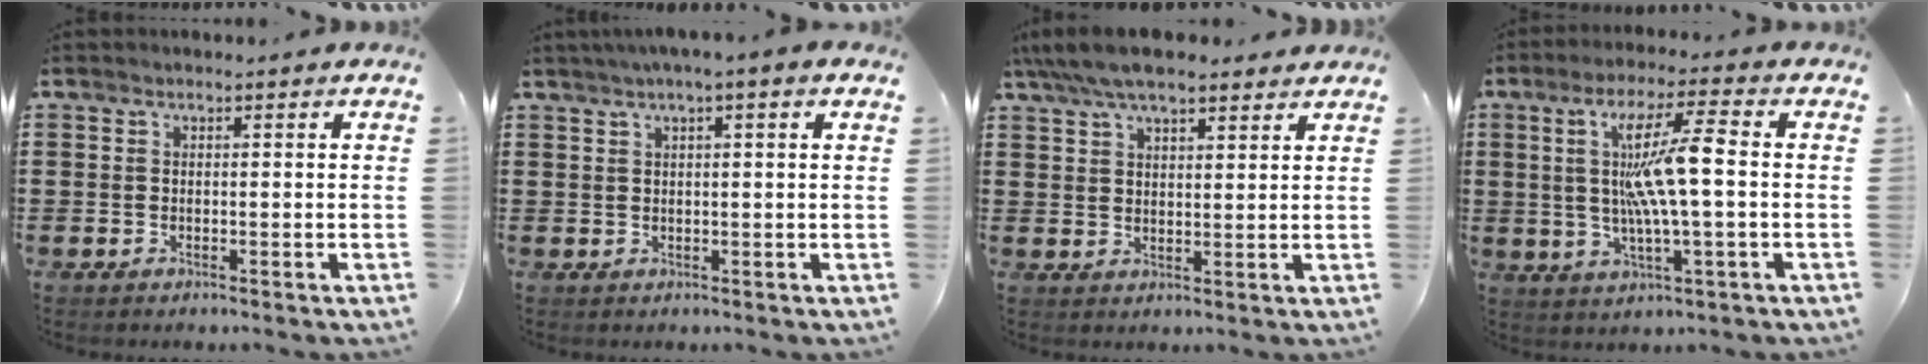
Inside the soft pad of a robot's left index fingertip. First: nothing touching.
{"total": 2.0, "force": [1.0, -0.3, 1.7], "torque": [-0.033, 0.000, 0.018]}
{"total": 6.3, "force": [5.3, 1.6, 2.9], "torque": [-0.071, -0.005, 0.097]}
{"total": 10.7, "force": [1.1, 1.0, 10.6], "torque": [-0.211, 0.000, 0.009]}